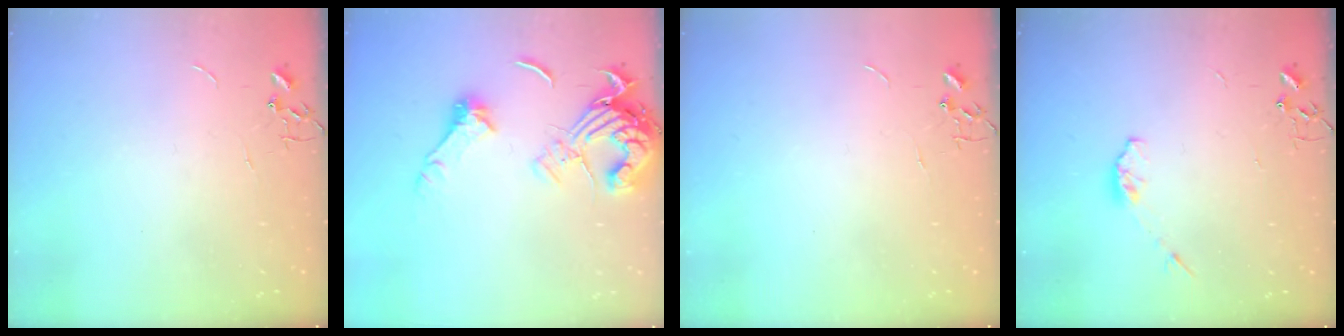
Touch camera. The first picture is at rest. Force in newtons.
{"total": 14.2, "press": 14.1, "slide": 1.8}
{"total": 0.0}
{"total": 4.3, "press": 4.1, "slide": 1.1}